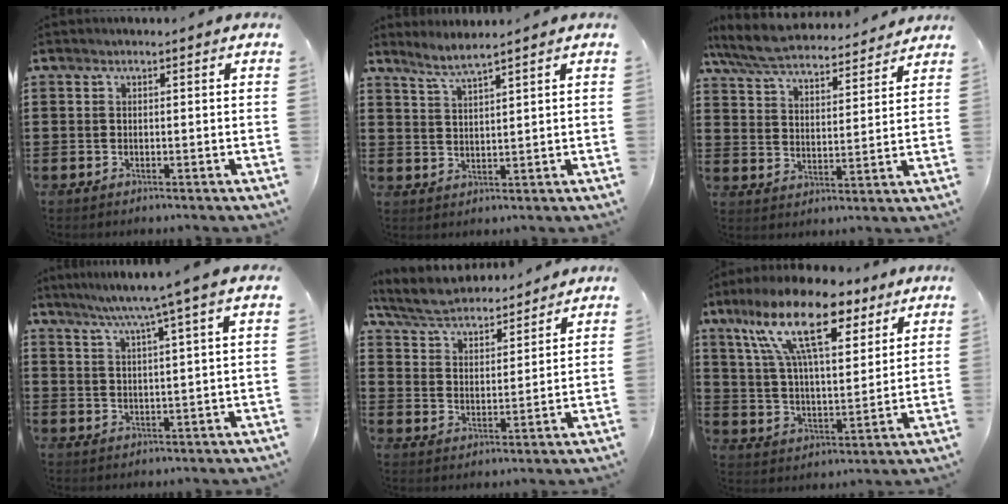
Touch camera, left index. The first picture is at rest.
{"total": 3.3, "force": [2.9, -0.5, 1.4], "torque": [-0.035, -0.006, 0.053]}
{"total": 7.2, "force": [6.8, 0.8, 2.3], "torque": [-0.075, -0.039, 0.119]}
{"total": 5.9, "force": [4.3, -1.2, 3.9], "torque": [-0.088, -0.016, 0.068]}
{"total": 5.8, "force": [5.6, 0.8, 1.5], "torque": [-0.055, -0.028, 0.096]}
{"total": 17.0, "force": [10.6, 5.6, 12.0], "torque": [-0.249, -0.024, 0.180]}